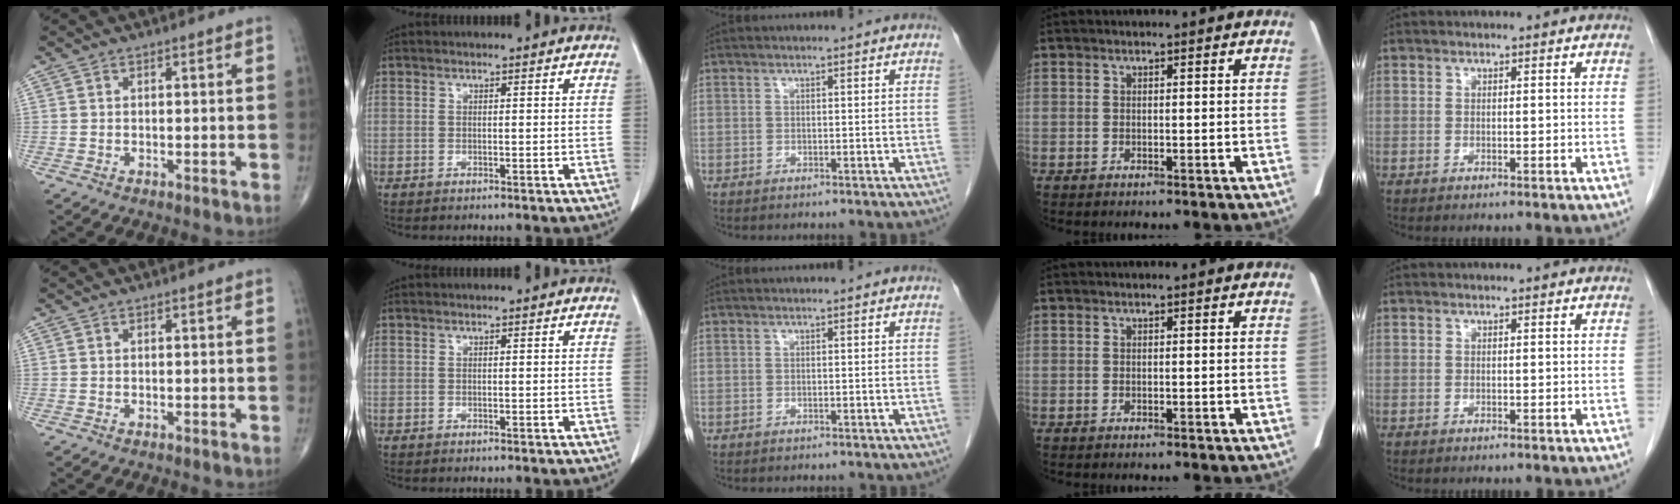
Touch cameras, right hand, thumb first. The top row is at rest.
{}